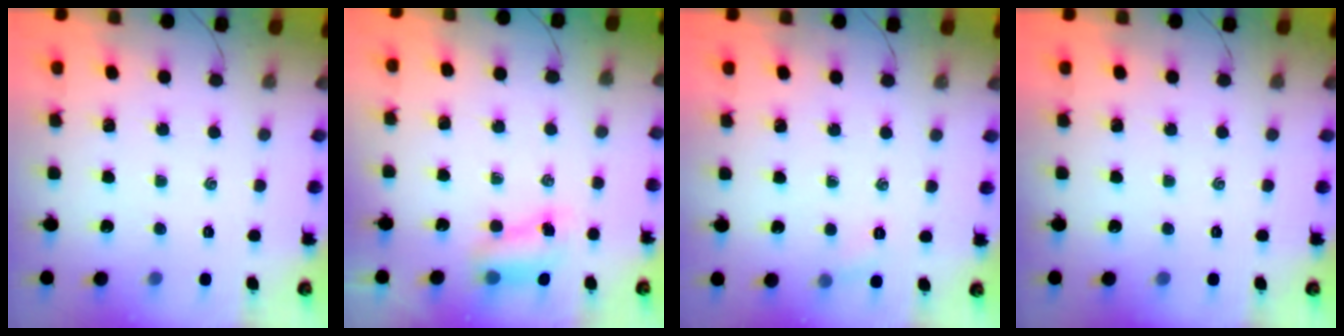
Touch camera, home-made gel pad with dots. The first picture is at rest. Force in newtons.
{"total": 6.7, "press": 6.6, "slide": 1.1}
{"total": 4.8, "press": 4.6, "slide": 1.4}
{"total": 0.0}